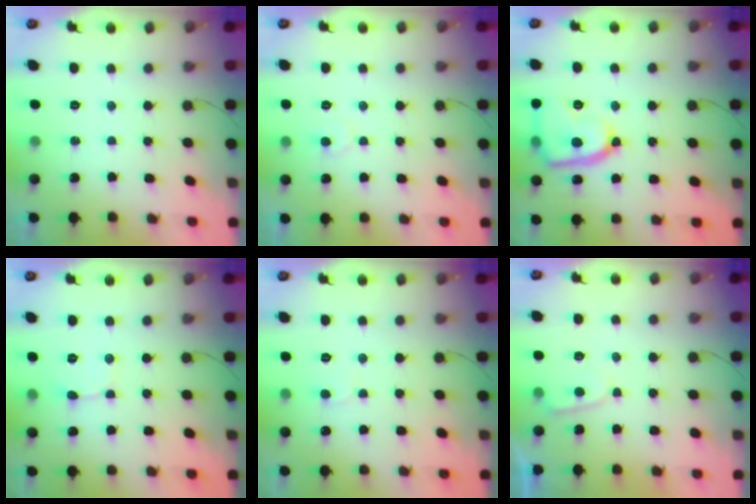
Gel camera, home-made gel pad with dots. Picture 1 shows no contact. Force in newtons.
{"total": 5.6, "press": 5.6, "slide": 0.6}
{"total": 16.4, "press": 16.3, "slide": 1.6}
{"total": 2.4, "press": 2.4, "slide": 0.3}
{"total": 4.6, "press": 4.6, "slide": 0.6}
{"total": 3.1, "press": 3.1, "slide": 0.4}